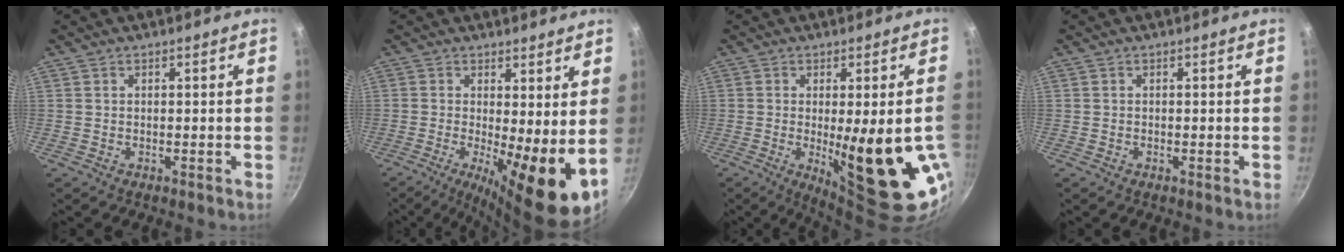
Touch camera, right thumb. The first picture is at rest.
{"total": 11.4, "force": [-0.8, 2.9, 11.0], "torque": [-0.155, -0.014, -0.012]}
{"total": 20.0, "force": [-4.2, 6.3, 18.5], "torque": [-0.216, -0.020, -0.034]}
{"total": 0.0}